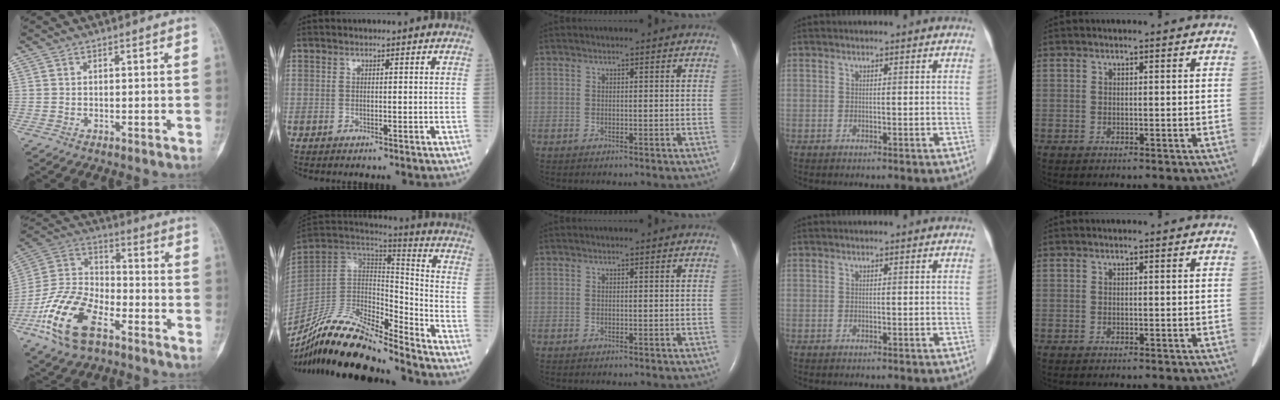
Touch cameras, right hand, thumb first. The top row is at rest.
{"thumb": {"total": 18.0, "force": [-9.3, 9.0, 12.5], "torque": [-0.253, 0.049, -0.183]}, "index": {"total": 19.7, "force": [-16.8, 3.7, 9.6], "torque": [-0.191, 0.018, -0.313]}}